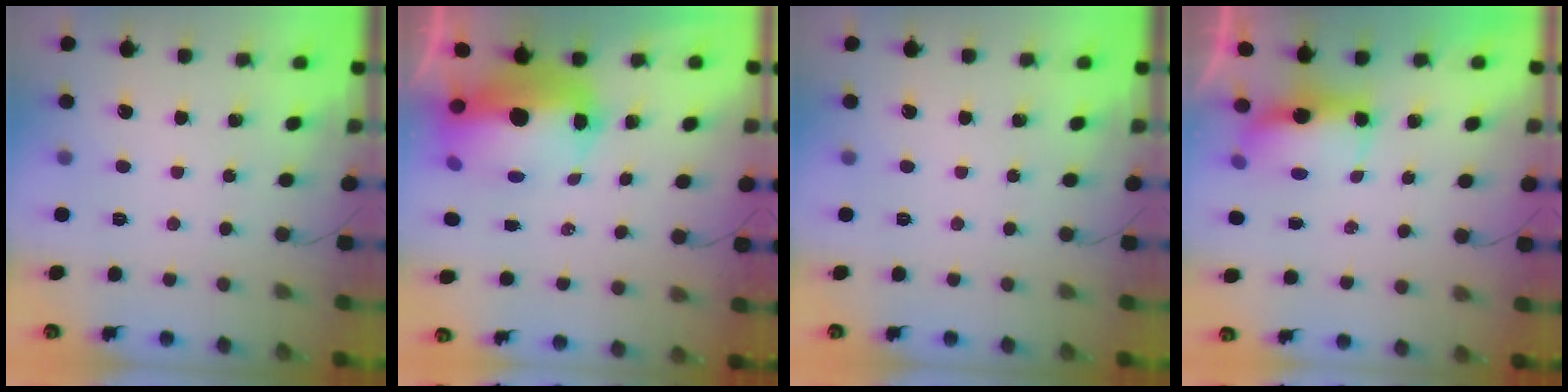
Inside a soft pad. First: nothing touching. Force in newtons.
{"total": 13.4, "press": 13.1, "slide": 2.7}
{"total": 0.0}
{"total": 6.6, "press": 6.6, "slide": 0.6}